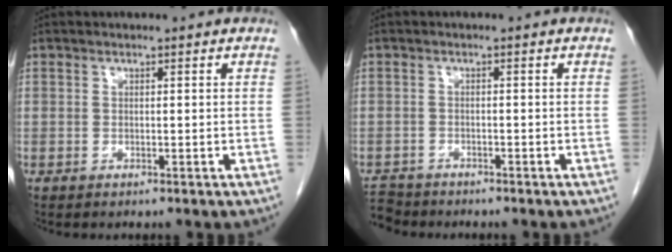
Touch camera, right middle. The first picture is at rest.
{"total": 4.2, "force": [-4.0, 1.3, -0.2], "torque": [0.002, -0.010, -0.075]}